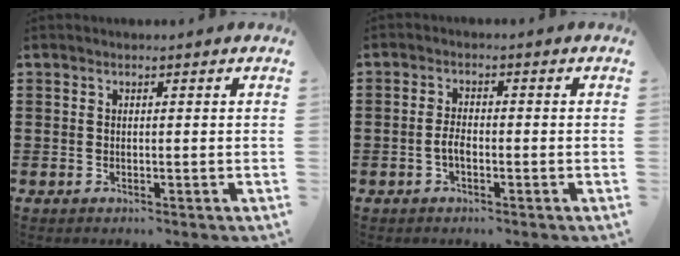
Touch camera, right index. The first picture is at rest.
{"total": 2.3, "force": [-0.9, 0.9, 1.9], "torque": [-0.051, -0.004, -0.021]}